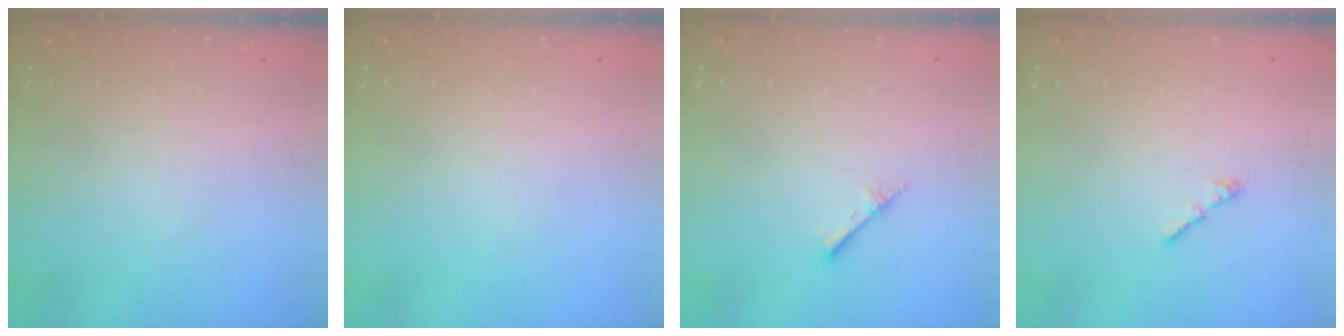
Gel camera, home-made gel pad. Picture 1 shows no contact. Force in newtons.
{"total": 0.0}
{"total": 2.4, "press": 2.4, "slide": 0.3}
{"total": 1.3, "press": 1.2, "slide": 0.6}